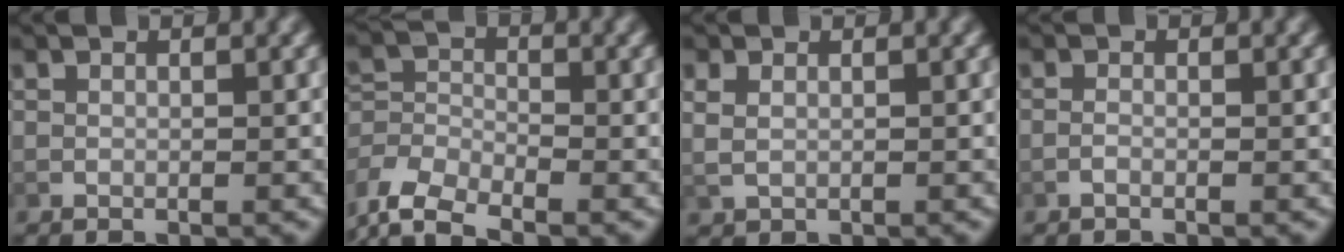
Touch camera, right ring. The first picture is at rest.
{"total": 5.8, "force": [-3.3, 4.2, 2.5], "torque": [-0.075, -0.036, -0.046]}
{"total": 1.8, "force": [0.7, 1.3, 1.1], "torque": [-0.027, -0.001, 0.021]}
{"total": 0.7, "force": [-0.5, 0.0, 0.4], "torque": [-0.015, -0.006, -0.010]}